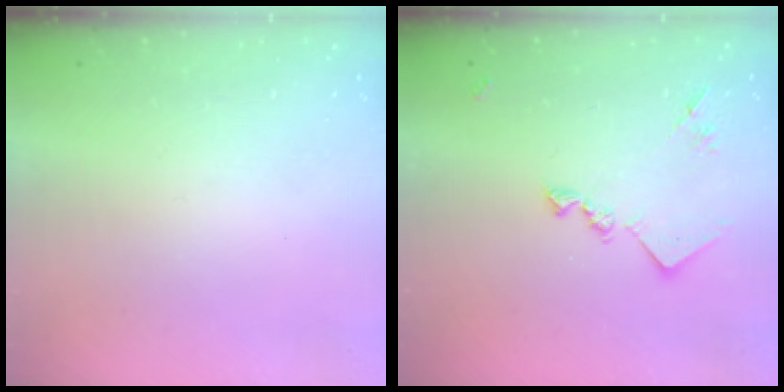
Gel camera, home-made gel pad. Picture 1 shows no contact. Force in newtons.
{"total": 11.9, "press": 11.9, "slide": 0.6}